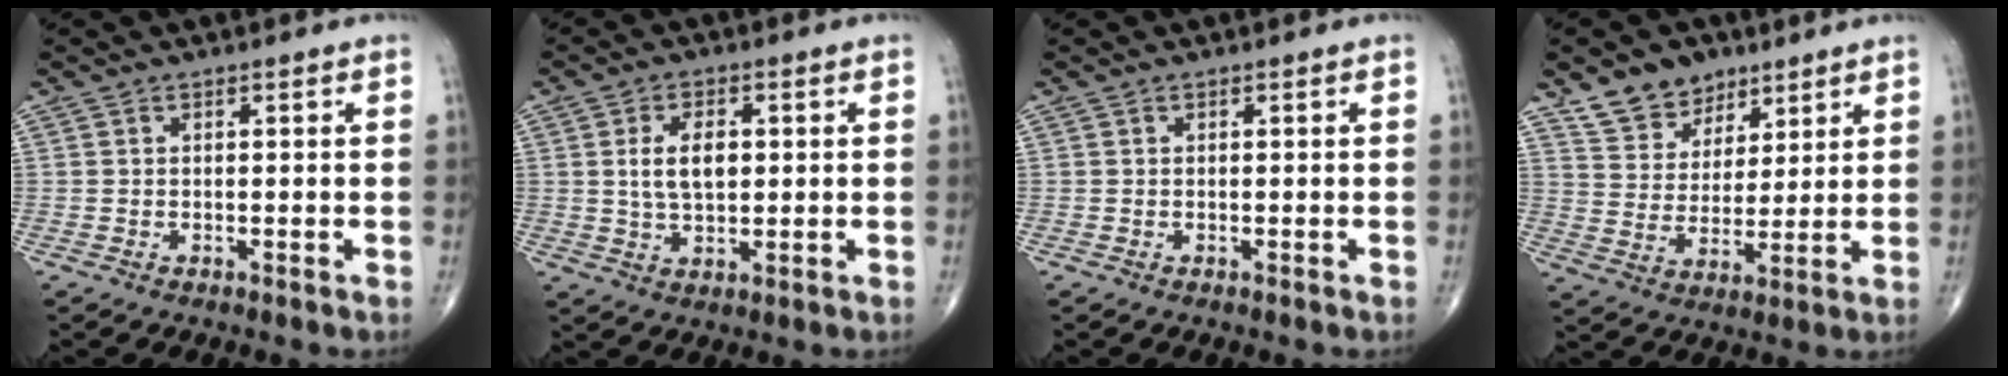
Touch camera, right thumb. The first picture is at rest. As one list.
[{"total": 7.1, "force": [1.1, 4.0, 5.7], "torque": [-0.095, -0.003, 0.022]}, {"total": 0.0}, {"total": 9.9, "force": [6.8, 6.5, 3.1], "torque": [-0.019, -0.039, 0.126]}]